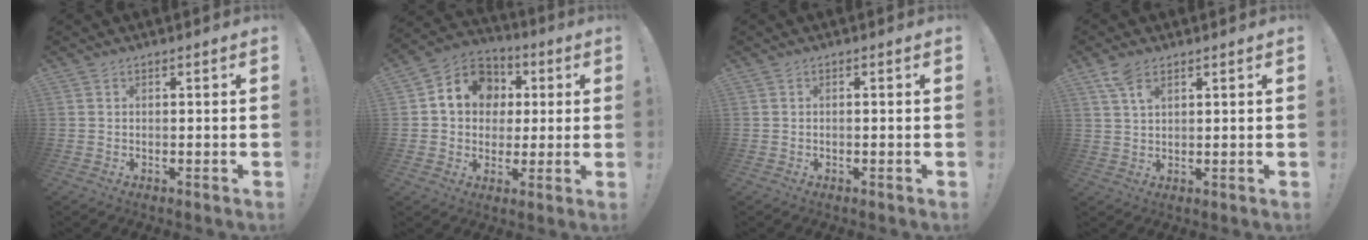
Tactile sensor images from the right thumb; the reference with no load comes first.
{"total": 13.0, "force": [3.0, 11.3, 5.7], "torque": [-0.085, 0.001, 0.064]}
{"total": 0.0}
{"total": 5.1, "force": [3.2, 2.1, 3.4], "torque": [-0.058, -0.012, 0.058]}